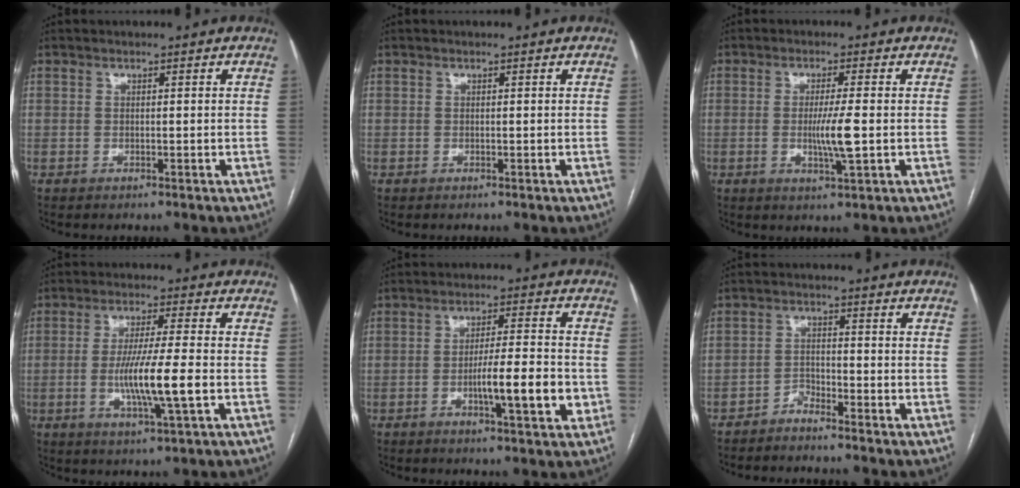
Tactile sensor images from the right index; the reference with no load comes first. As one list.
[{"total": 0.0}, {"total": 5.2, "force": [-0.6, -0.2, 5.1], "torque": [-0.098, -0.012, -0.011]}, {"total": 9.5, "force": [-1.9, -0.1, 9.3], "torque": [-0.178, -0.013, -0.036]}, {"total": 9.0, "force": [-2.4, 1.2, 8.6], "torque": [-0.138, 0.001, -0.038]}, {"total": 2.2, "force": [-2.2, 0.1, 0.4], "torque": [-0.006, -0.004, -0.044]}]